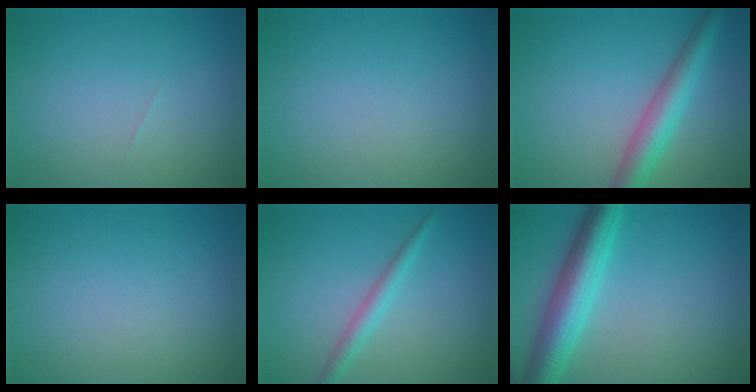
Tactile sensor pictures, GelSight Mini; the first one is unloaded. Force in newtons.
{"total": 0.0}
{"total": 4.5, "press": 4.5, "slide": 0.2}
{"total": 0.0}
{"total": 2.0, "press": 2.0, "slide": 0.1}
{"total": 6.0, "press": 6.0, "slide": 0.1}